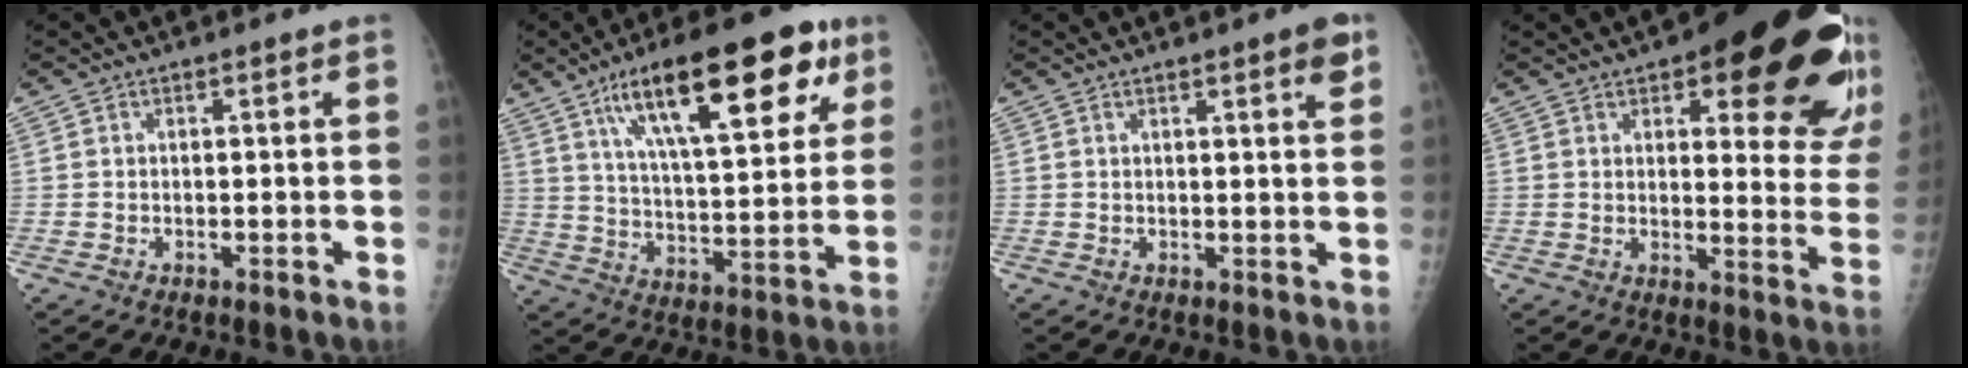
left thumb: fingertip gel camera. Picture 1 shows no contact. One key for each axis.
{"total": 23.9, "fx": 12.4, "fy": 8.1, "fz": 18.7, "tx": -0.259, "ty": -0.021, "tz": 0.197}
{"total": 3.6, "fx": 2.0, "fy": 0.5, "fz": 2.9, "tx": -0.032, "ty": -0.010, "tz": 0.024}
{"total": 24.5, "fx": 13.1, "fy": 8.3, "fz": 19.0, "tx": -0.182, "ty": -0.050, "tz": 0.158}